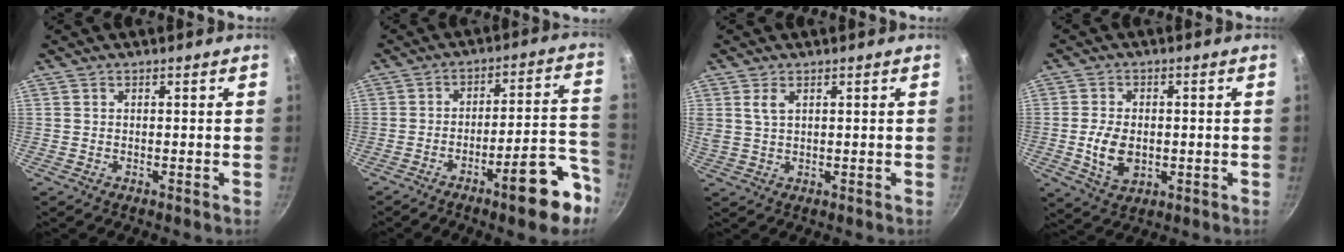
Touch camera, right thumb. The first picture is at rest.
{"total": 13.7, "force": [-7.6, 3.4, 10.8], "torque": [-0.129, 0.058, -0.104]}
{"total": 3.1, "force": [1.4, 1.4, 2.4], "torque": [-0.046, -0.003, 0.030]}
{"total": 7.7, "force": [-0.8, 5.2, 5.7], "torque": [-0.100, -0.001, -0.010]}